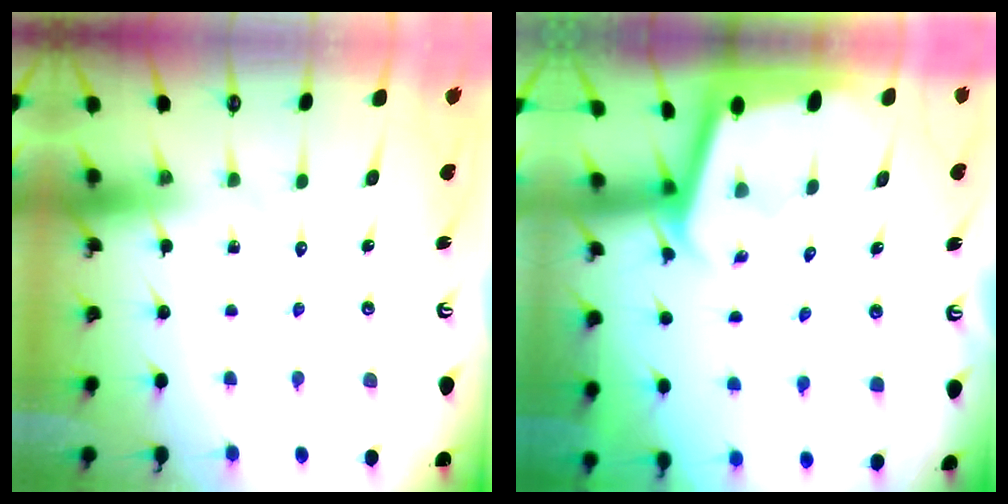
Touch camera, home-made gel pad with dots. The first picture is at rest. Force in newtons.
{"total": 1.9, "press": 1.9, "slide": 0.1}